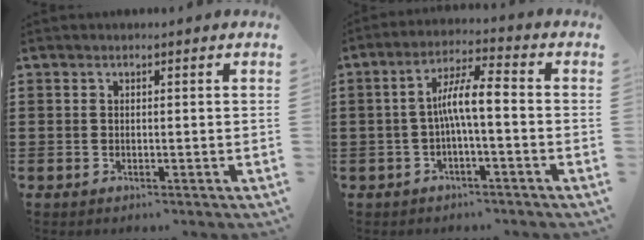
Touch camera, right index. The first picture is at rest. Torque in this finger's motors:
{"motor_torque": [1.44, -0.52, 0.33, 0.12]}